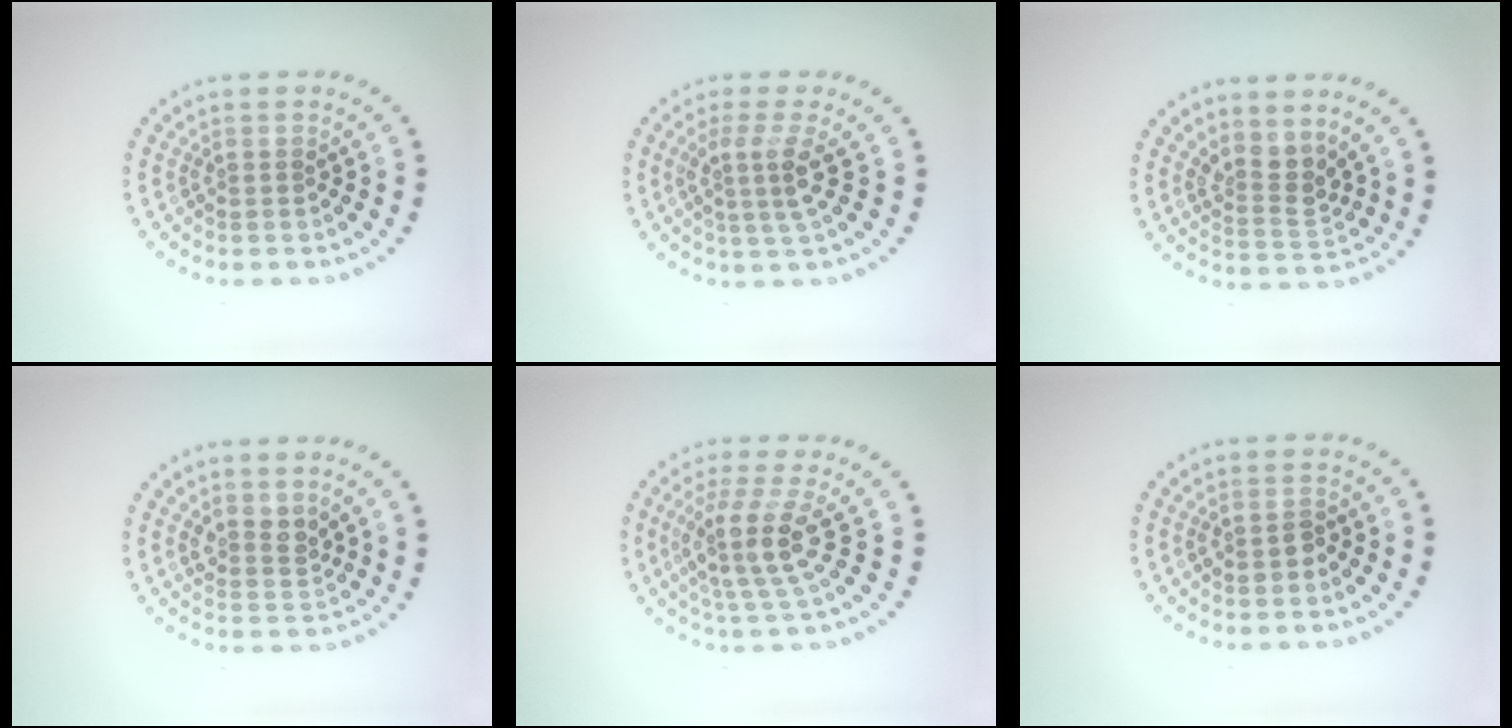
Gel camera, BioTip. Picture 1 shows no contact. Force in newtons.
{"total": 3.0, "press": 2.2, "slide": 2.0}
{"total": 2.6, "press": 2.0, "slide": 1.7}
{"total": 2.0, "press": 1.7, "slide": 1.0}
{"total": 4.0, "press": 3.0, "slide": 2.6}
{"total": 1.1, "press": 1.1, "slide": 0.3}